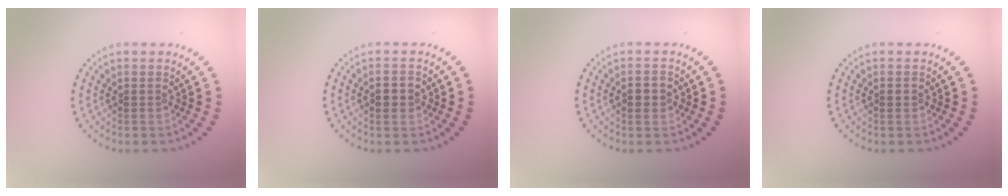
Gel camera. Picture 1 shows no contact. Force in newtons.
{"total": 1.8, "press": 1.8, "slide": 0.2}
{"total": 1.8, "press": 1.8, "slide": 0.2}
{"total": 0.8, "press": 0.8, "slide": 0.1}